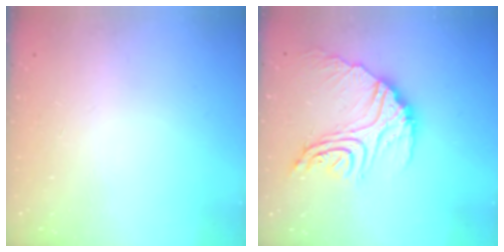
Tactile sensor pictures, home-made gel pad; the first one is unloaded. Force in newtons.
{"total": 18.4, "press": 18.3, "slide": 1.5}